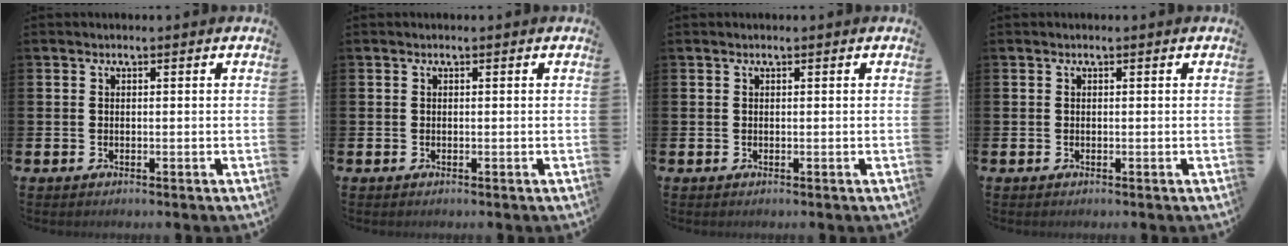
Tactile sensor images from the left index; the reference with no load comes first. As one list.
[{"total": 0.0}, {"total": 0.0}, {"total": 0.0}]